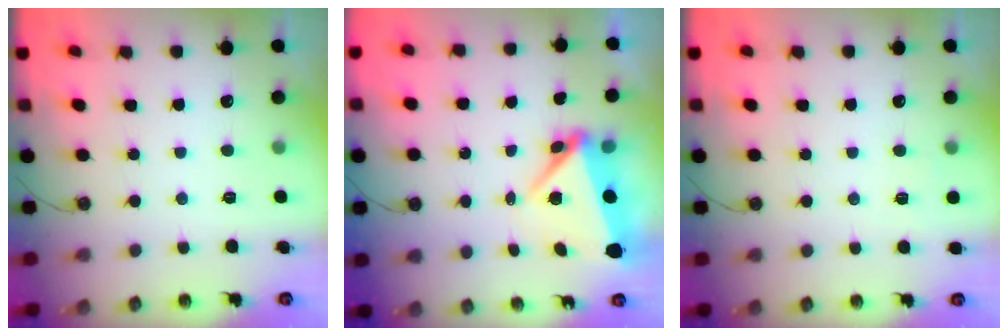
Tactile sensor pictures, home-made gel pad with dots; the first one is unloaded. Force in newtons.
{"total": 6.3, "press": 5.9, "slide": 2.2}
{"total": 2.9, "press": 2.9, "slide": 0.2}